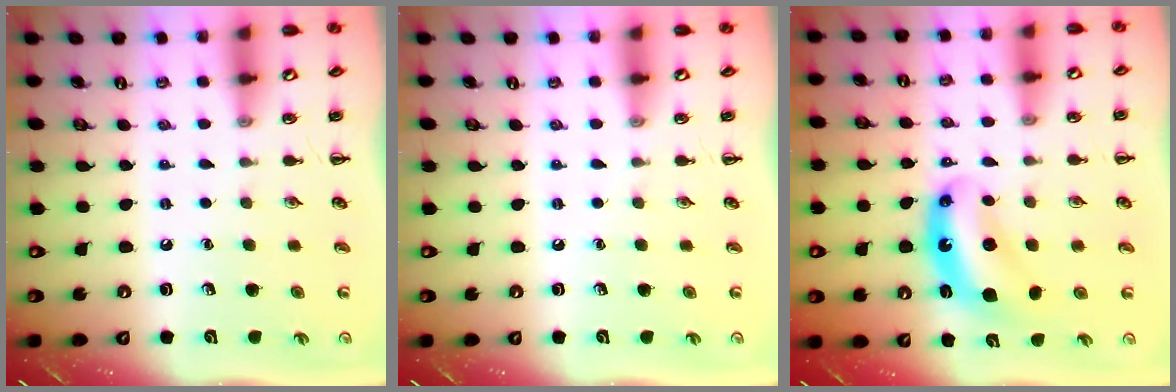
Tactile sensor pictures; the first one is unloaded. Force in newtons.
{"total": 0.0}
{"total": 7.2, "press": 7.1, "slide": 1.5}